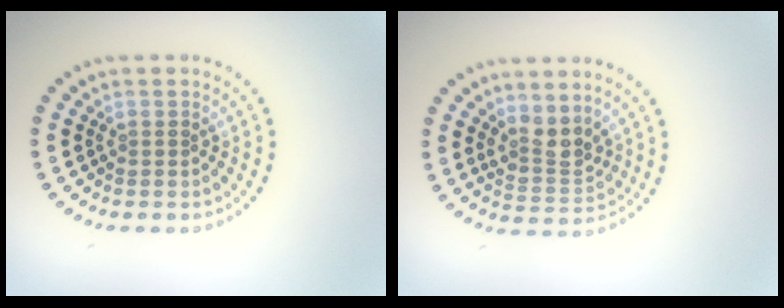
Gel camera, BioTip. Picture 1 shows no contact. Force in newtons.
{"total": 2.6, "press": 2.0, "slide": 1.6}